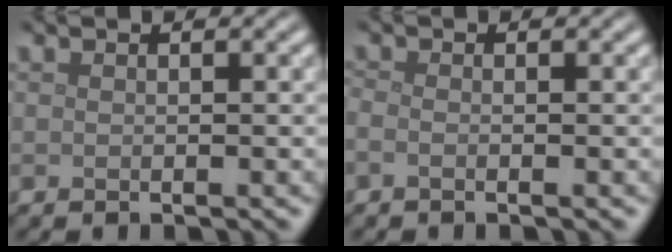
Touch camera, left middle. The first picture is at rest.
{"total": 0.8, "force": [-0.5, 0.4, 0.6], "torque": [-0.014, -0.006, -0.010]}